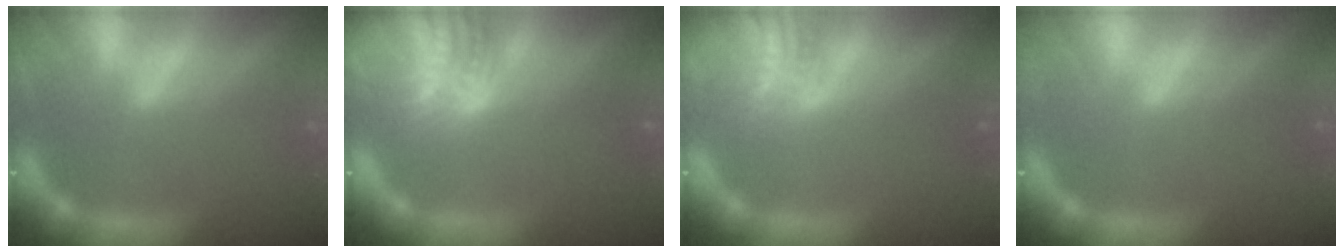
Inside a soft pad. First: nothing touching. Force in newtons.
{"total": 9.5}
{"total": 5.5}
{"total": 0.0}